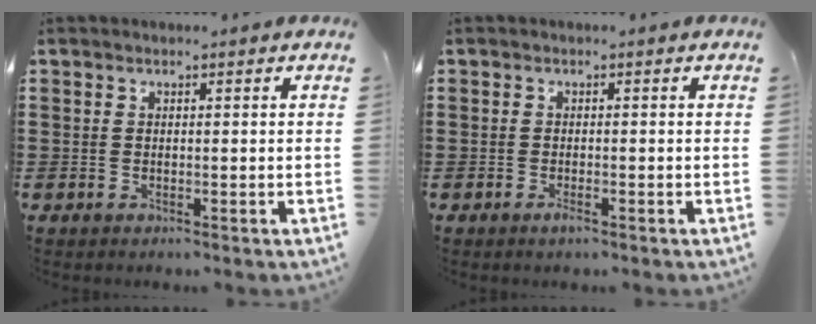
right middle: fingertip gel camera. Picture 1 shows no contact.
{"total": 1.1, "force": [-0.7, 0.2, 0.8], "torque": [-0.018, -0.006, -0.011]}